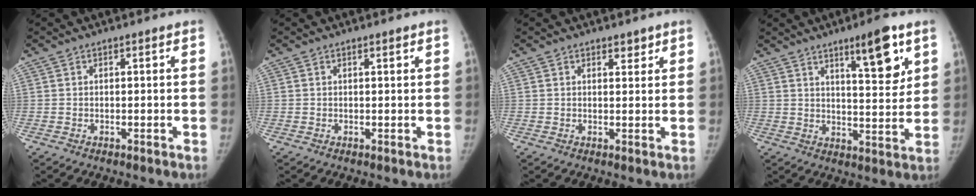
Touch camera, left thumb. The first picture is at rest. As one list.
[{"total": 0.7, "force": [0.4, 0.2, 0.5], "torque": [-0.007, -0.001, 0.007]}, {"total": 1.8, "force": [1.4, 0.9, 0.6], "torque": [0.006, -0.008, 0.015]}, {"total": 10.9, "force": [6.1, 2.7, 8.7], "torque": [-0.110, -0.037, 0.093]}]